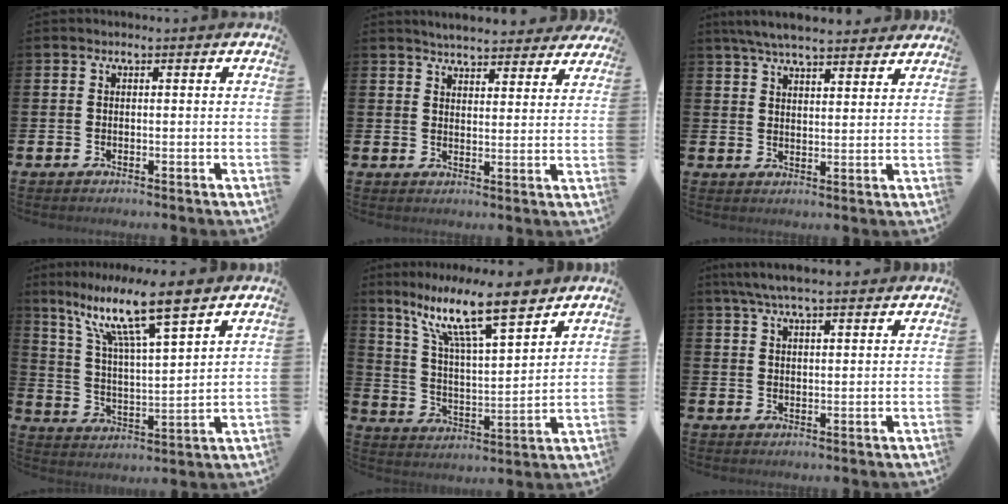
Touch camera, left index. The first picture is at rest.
{"total": 4.8, "force": [4.7, 0.9, 0.5], "torque": [-0.012, -0.031, 0.081]}
{"total": 6.2, "force": [5.8, 0.8, 1.8], "torque": [-0.045, -0.022, 0.106]}
{"total": 11.8, "force": [9.1, 1.8, 7.3], "torque": [-0.167, -0.045, 0.151]}
{"total": 12.9, "force": [9.7, 2.7, 8.0], "torque": [-0.171, -0.046, 0.165]}
{"total": 5.7, "force": [5.1, 0.8, 2.5], "torque": [-0.056, -0.011, 0.093]}